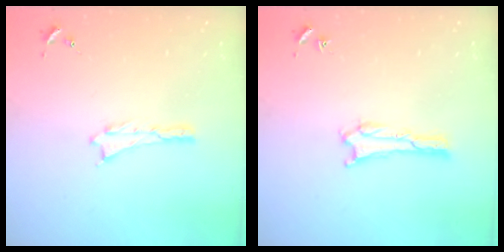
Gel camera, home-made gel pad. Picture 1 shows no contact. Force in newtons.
{"total": 1.3, "press": 1.3, "slide": 0.4}